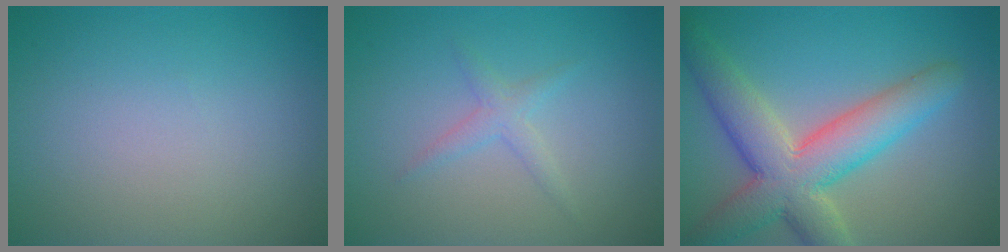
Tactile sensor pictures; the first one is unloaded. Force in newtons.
{"total": 1.4, "press": 1.4, "slide": 0.0}
{"total": 8.0, "press": 8.0, "slide": 0.5}